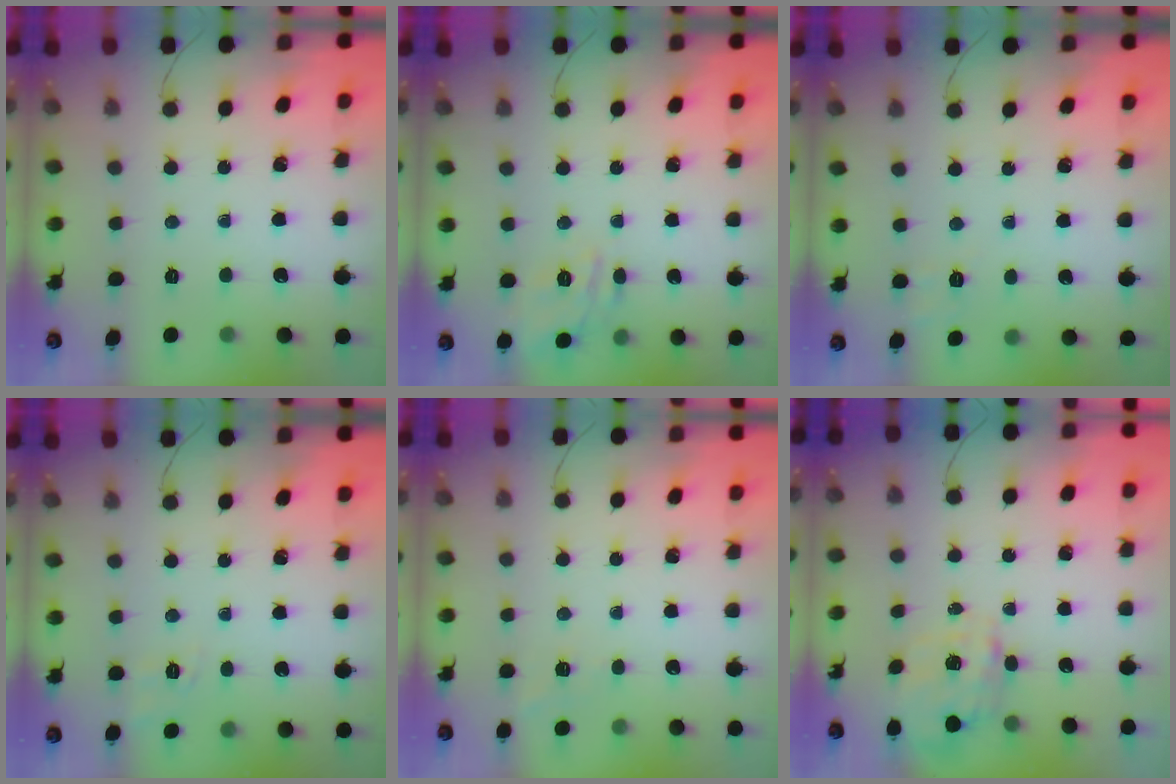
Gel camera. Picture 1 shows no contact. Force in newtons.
{"total": 11.3, "press": 11.3, "slide": 0.8}
{"total": 2.4, "press": 1.7, "slide": 1.7}
{"total": 3.6, "press": 3.0, "slide": 1.9}
{"total": 7.0, "press": 6.8, "slide": 1.7}
{"total": 4.0, "press": 3.9, "slide": 0.8}